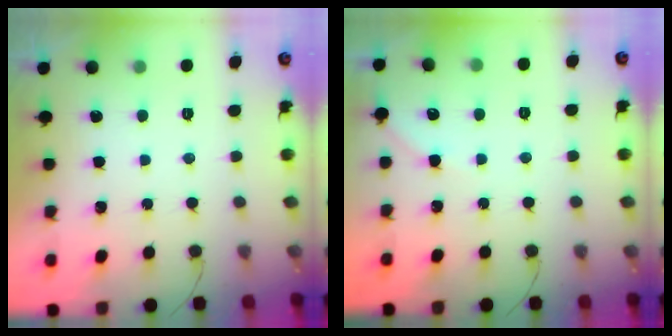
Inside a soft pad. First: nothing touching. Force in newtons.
{"total": 2.9, "press": 2.8, "slide": 0.4}